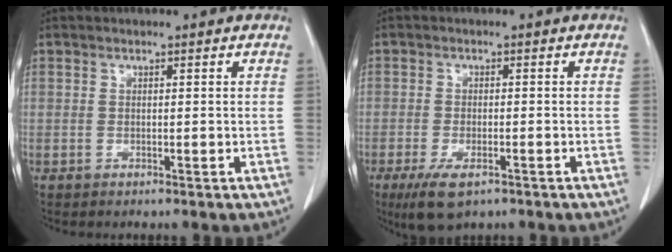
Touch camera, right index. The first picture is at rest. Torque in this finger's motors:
{"motor_torque": [0.61, -0.48, 0.29, 0.08]}